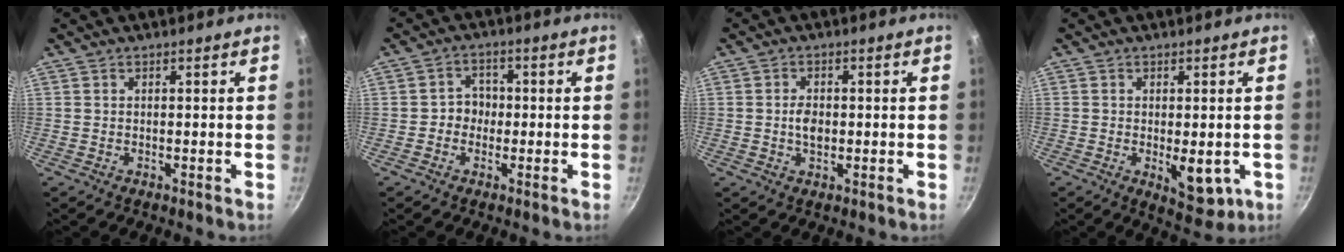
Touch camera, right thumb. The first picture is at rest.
{"total": 4.1, "force": [-0.6, 3.6, 1.8], "torque": [0.000, 0.015, -0.020]}
{"total": 3.3, "force": [-0.2, 2.2, 2.6], "torque": [-0.039, 0.001, -0.007]}
{"total": 7.0, "force": [-1.8, 3.4, 5.9], "torque": [-0.066, -0.012, -0.016]}